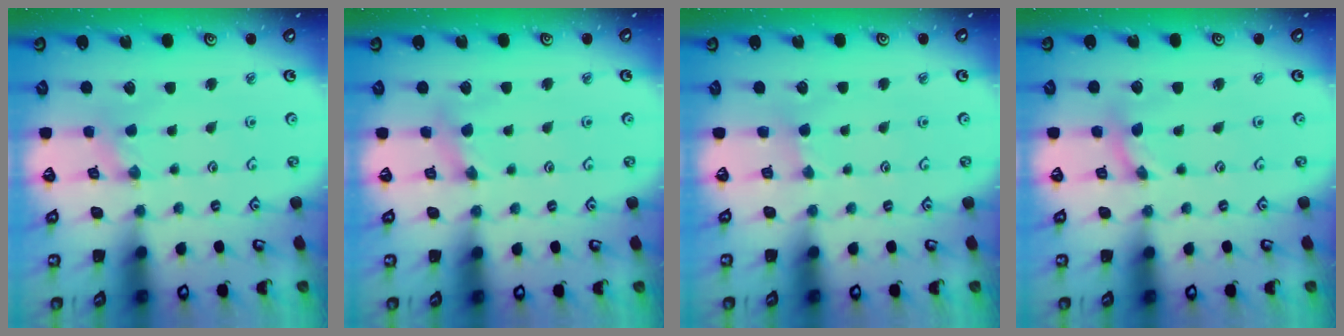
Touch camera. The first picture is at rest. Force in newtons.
{"total": 3.4, "press": 3.4, "slide": 0.3}
{"total": 2.0, "press": 2.0, "slide": 0.3}
{"total": 0.0}